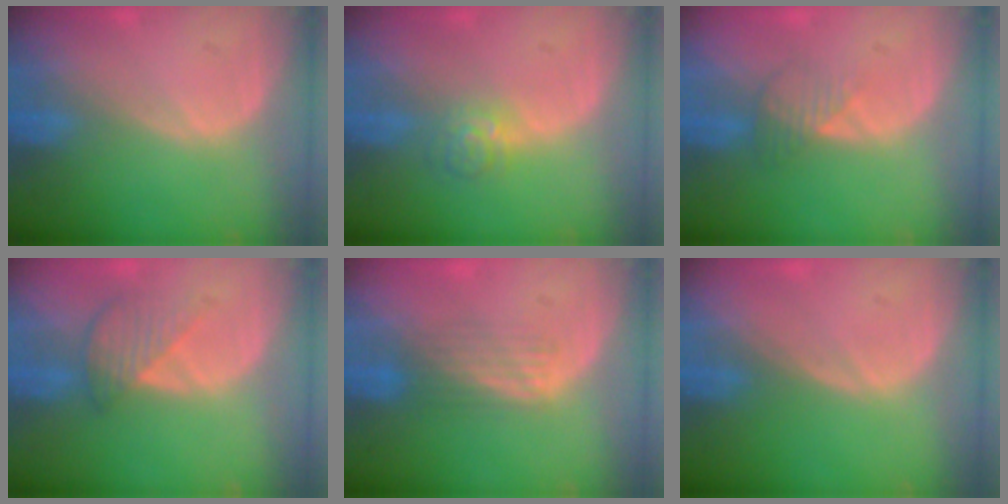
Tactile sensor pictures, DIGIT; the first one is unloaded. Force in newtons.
{"total": 3.6, "press": 3.5, "slide": 0.7}
{"total": 2.7, "press": 2.7, "slide": 0.3}
{"total": 4.3, "press": 4.0, "slide": 1.6}
{"total": 3.3, "press": 3.3, "slide": 0.0}
{"total": 0.0}